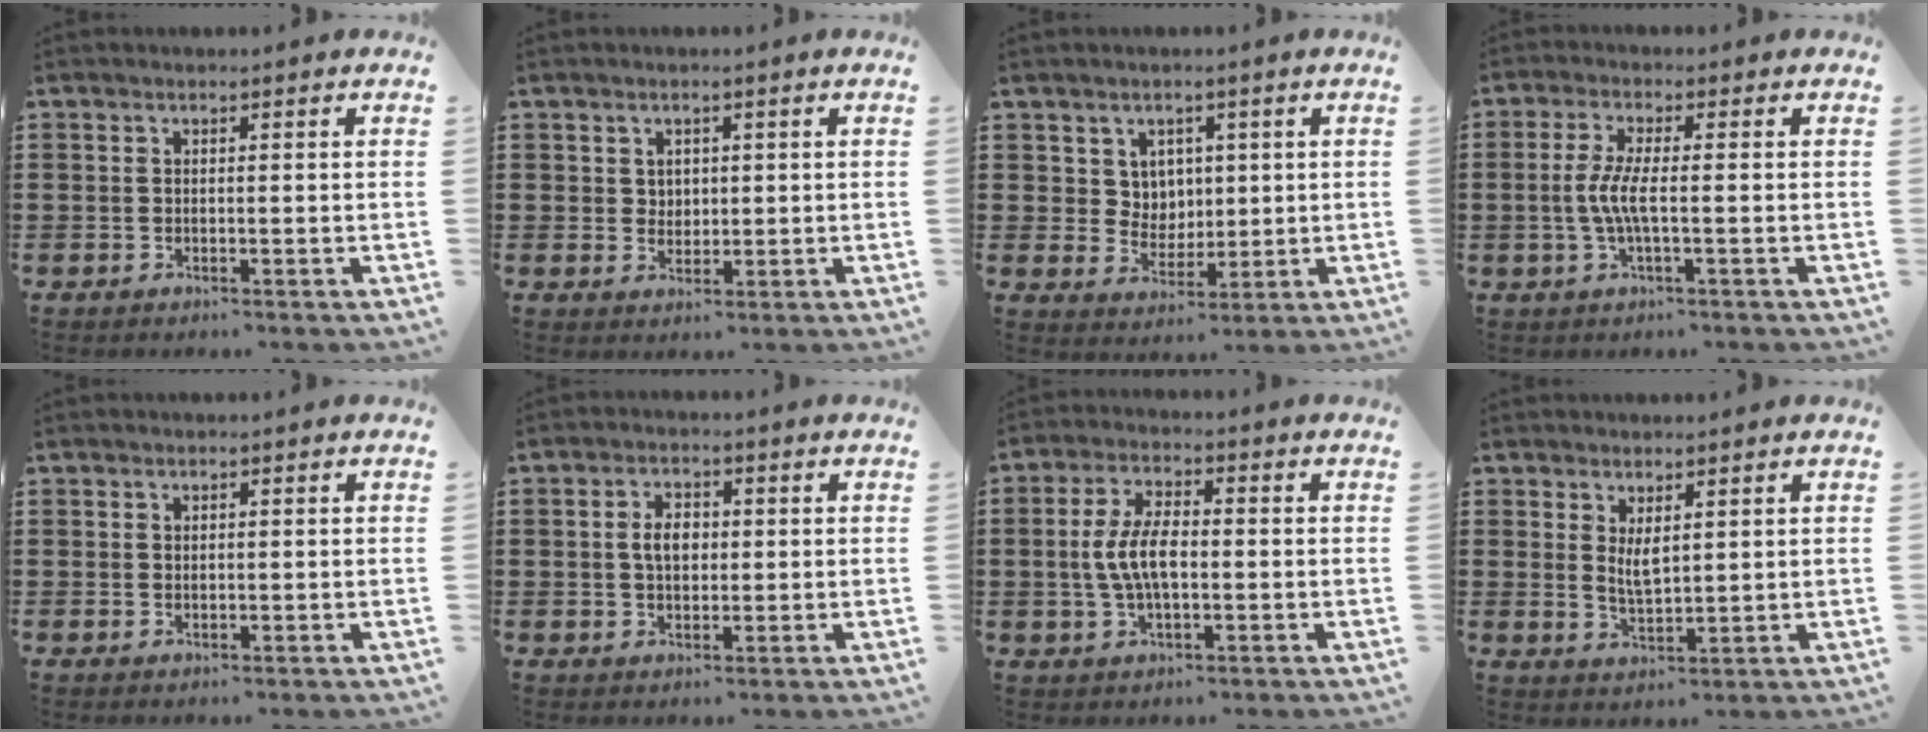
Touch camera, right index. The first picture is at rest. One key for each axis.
{"total": 2.1, "fx": 1.1, "fy": 1.7, "fz": 0.4, "tx": -0.013, "ty": 0.007, "tz": 0.020}
{"total": 4.5, "fx": 2.1, "fy": 3.9, "fz": 0.8, "tx": -0.036, "ty": 0.008, "tz": 0.038}
{"total": 4.7, "fx": -0.7, "fy": 0.5, "fz": 4.6, "tx": -0.112, "ty": -0.012, "tz": -0.025}
{"total": 0.6, "fx": 0.3, "fy": 0.5, "fz": 0.1, "tx": -0.004, "ty": 0.004, "tz": 0.005}
{"total": 3.8, "fx": 0.3, "fy": 2.4, "fz": 2.9, "tx": -0.053, "ty": 0.007, "tz": 0.002}
{"total": 7.0, "fx": -0.4, "fy": 3.1, "fz": 6.2, "tx": -0.141, "ty": -0.002, "tz": -0.015}
{"total": 3.3, "fx": 1.3, "fy": 1.3, "fz": 2.8, "tx": -0.048, "ty": -0.002, "tz": 0.022}